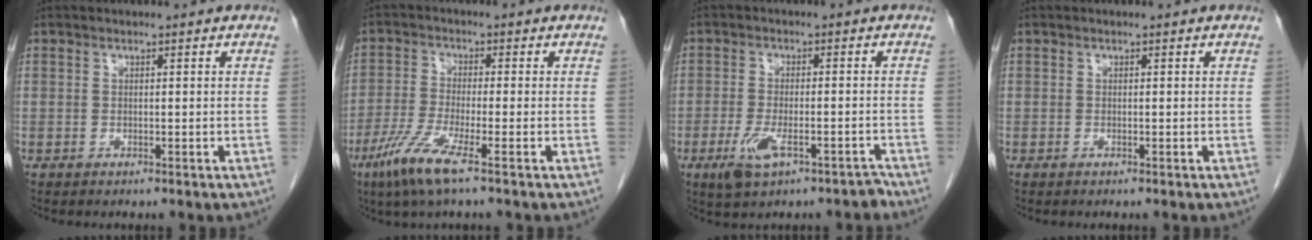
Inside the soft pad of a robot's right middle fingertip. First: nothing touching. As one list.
[{"total": 7.1, "force": [-4.2, 0.0, 5.8], "torque": [-0.127, -0.020, -0.085]}, {"total": 6.2, "force": [-3.9, 2.1, 4.4], "torque": [-0.079, 0.001, -0.059]}, {"total": 0.0}]